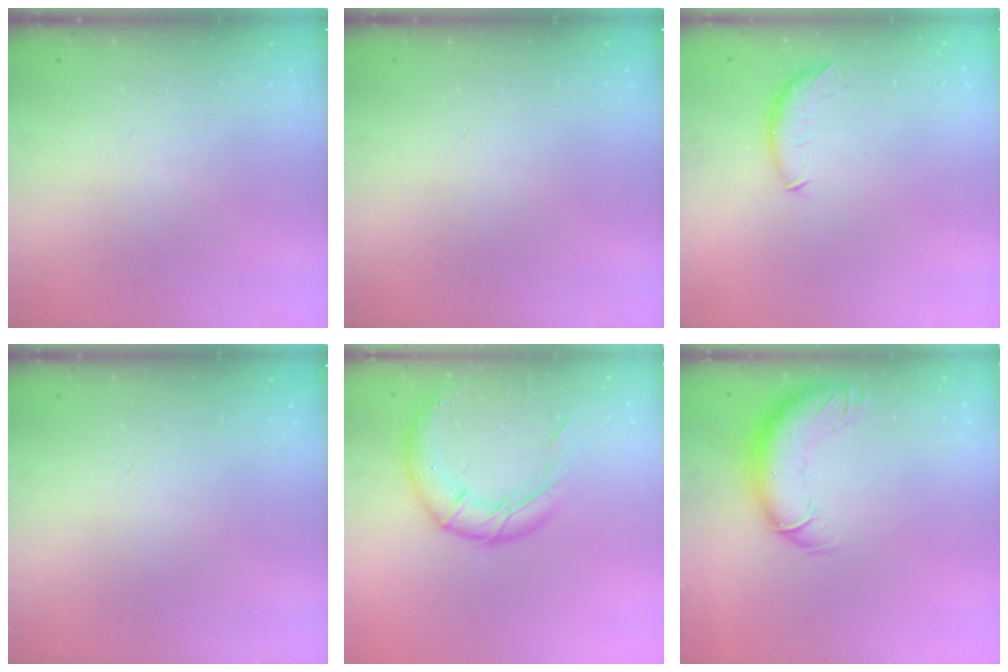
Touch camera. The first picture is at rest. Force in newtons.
{"total": 0.0}
{"total": 7.5, "press": 7.5, "slide": 0.6}
{"total": 0.0}
{"total": 15.8, "press": 15.7, "slide": 1.7}
{"total": 13.0, "press": 12.6, "slide": 3.4}